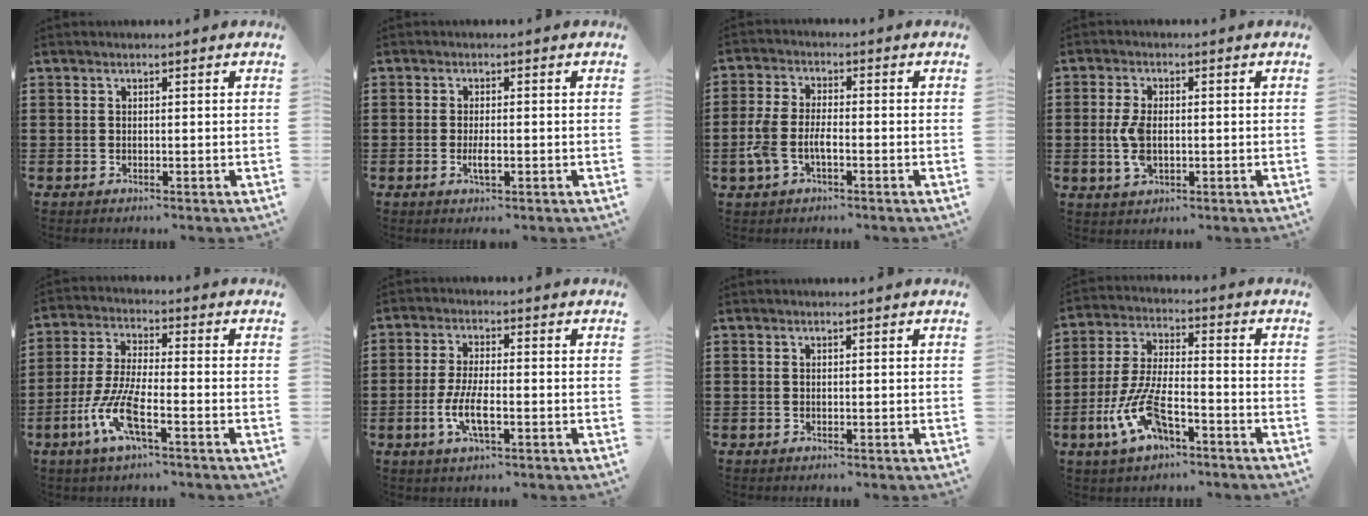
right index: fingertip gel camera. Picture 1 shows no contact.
{"total": 2.6, "force": [-0.8, 0.7, 2.4], "torque": [-0.057, -0.007, -0.017]}
{"total": 4.9, "force": [-1.7, 2.3, 4.0], "torque": [-0.097, -0.001, -0.039]}
{"total": 4.9, "force": [-0.5, 2.5, 4.1], "torque": [-0.105, -0.005, -0.016]}
{"total": 8.3, "force": [-4.0, 1.7, 7.1], "torque": [-0.170, -0.014, -0.081]}
{"total": 5.7, "force": [-1.9, 1.6, 5.1], "torque": [-0.113, -0.009, -0.039]}
{"total": 0.0}
{"total": 9.7, "force": [-4.4, 3.8, 7.7], "torque": [-0.185, -0.006, -0.086]}